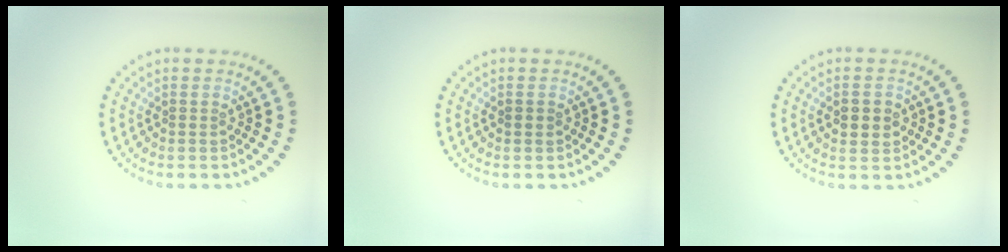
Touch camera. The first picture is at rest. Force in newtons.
{"total": 0.9, "press": 0.9, "slide": 0.1}
{"total": 2.1, "press": 2.1, "slide": 0.1}